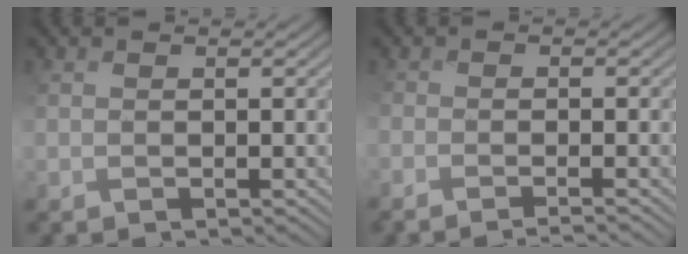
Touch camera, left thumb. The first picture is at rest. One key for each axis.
{"total": 3.3, "fx": -2.5, "fy": 0.8, "fz": 2.1, "tx": -0.027, "ty": -0.006, "tz": -0.032}